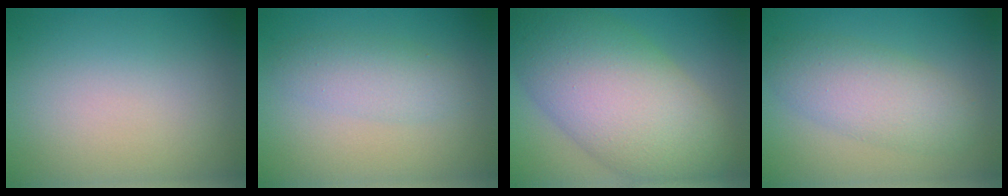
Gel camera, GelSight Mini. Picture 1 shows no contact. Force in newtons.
{"total": 2.8, "press": 2.8, "slide": 0.1}
{"total": 12.5, "press": 12.5, "slide": 0.5}
{"total": 4.6, "press": 4.6, "slide": 0.2}